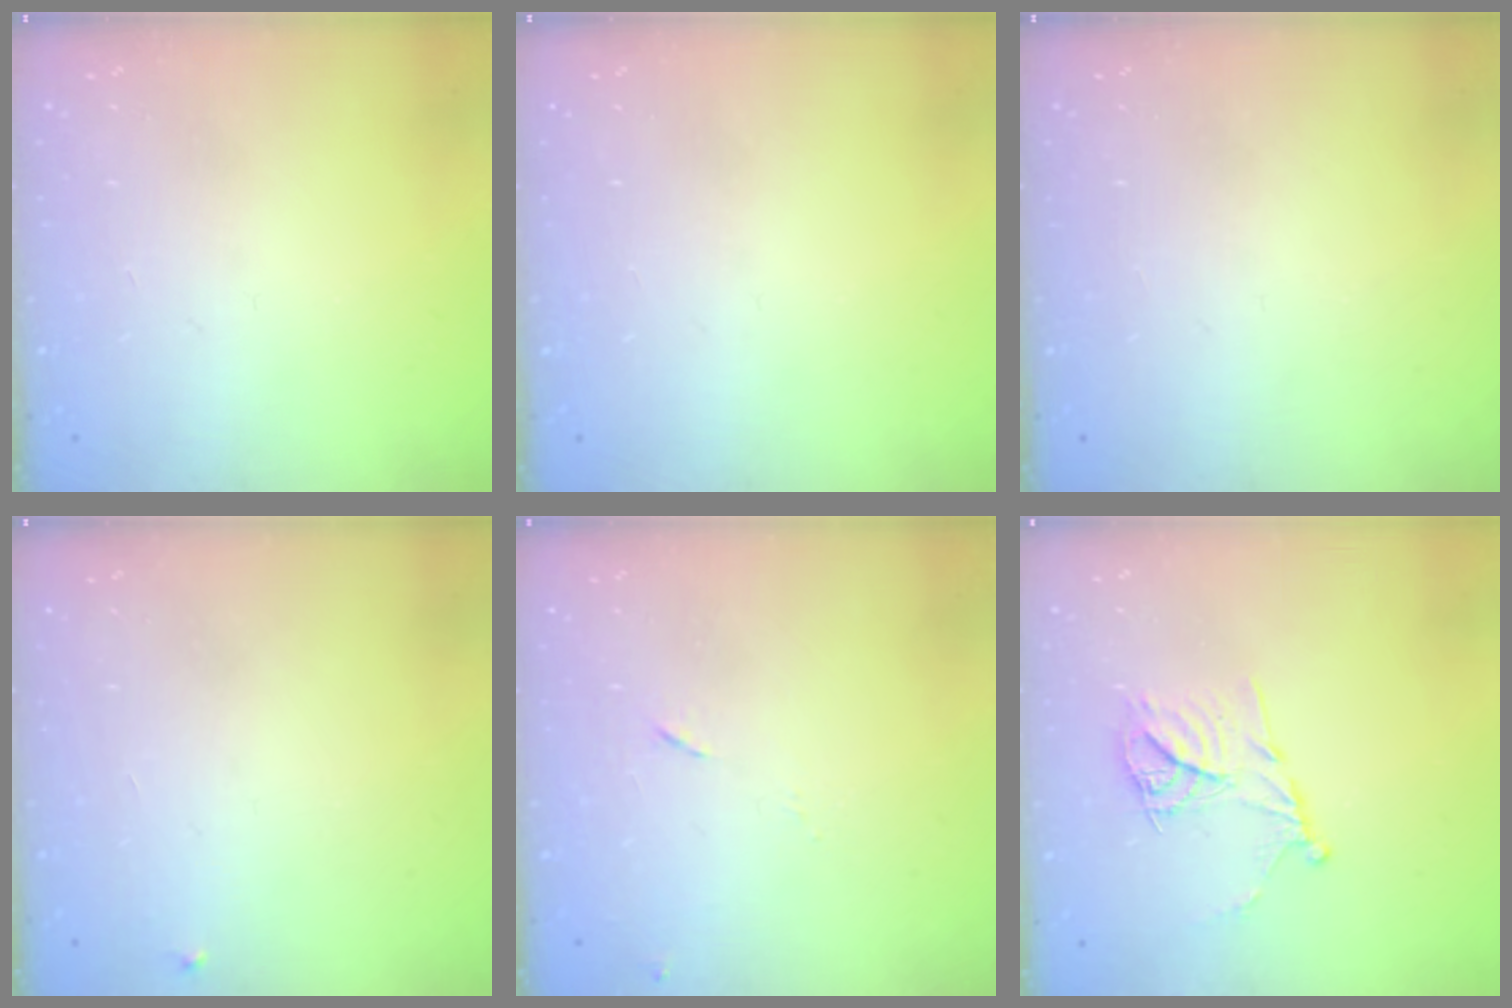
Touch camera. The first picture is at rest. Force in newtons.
{"total": 0.0}
{"total": 0.0}
{"total": 2.1, "press": 2.1, "slide": 0.1}
{"total": 7.4, "press": 7.4, "slide": 0.7}
{"total": 11.8, "press": 11.8, "slide": 0.9}